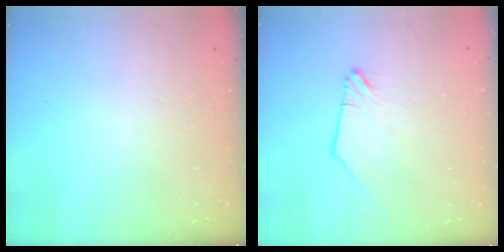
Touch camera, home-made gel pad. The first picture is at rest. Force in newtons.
{"total": 0.0}